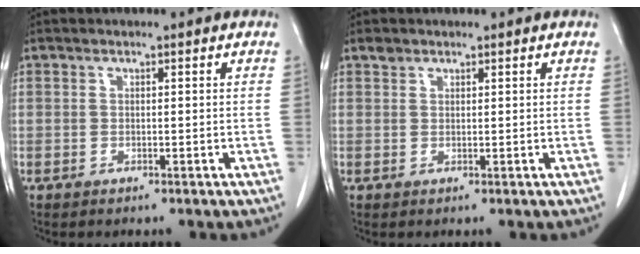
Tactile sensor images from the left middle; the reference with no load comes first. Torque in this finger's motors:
{"motor_torque": [-0.15, 0.16, -0.06, 0.00]}